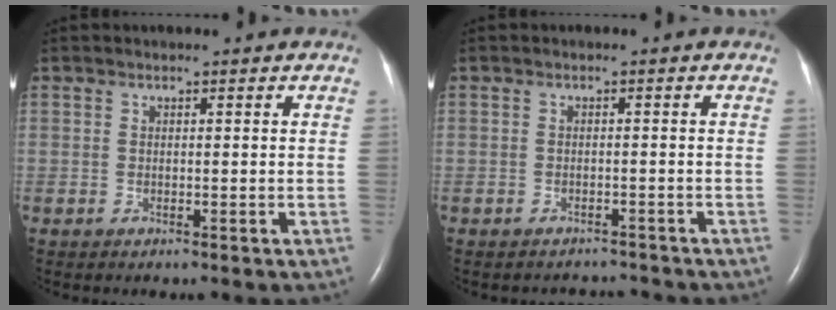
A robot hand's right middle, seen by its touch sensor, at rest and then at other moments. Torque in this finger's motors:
{"motor_torque": [-0.06, 0.06, -0.09, -0.03]}